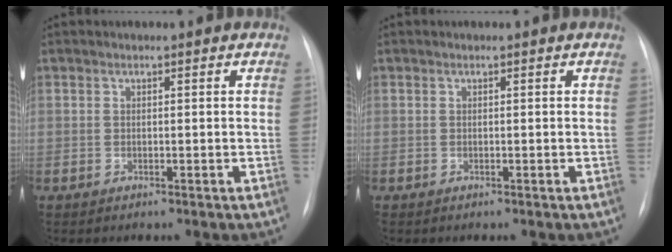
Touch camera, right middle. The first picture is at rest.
{"total": 0.0}